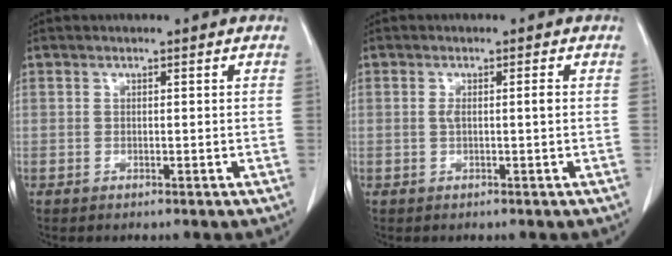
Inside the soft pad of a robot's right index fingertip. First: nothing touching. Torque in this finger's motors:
{"motor_torque": [0.11, -0.05, 0.04, 0.02]}